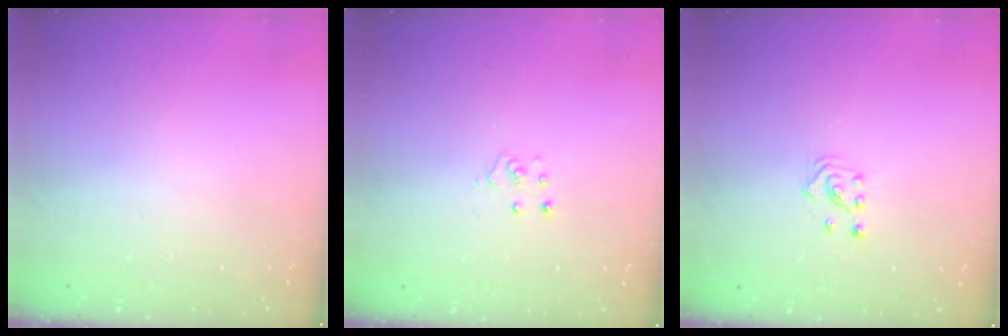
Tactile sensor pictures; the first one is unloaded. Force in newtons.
{"total": 3.6, "press": 3.6, "slide": 0.2}
{"total": 2.6, "press": 2.6, "slide": 0.3}